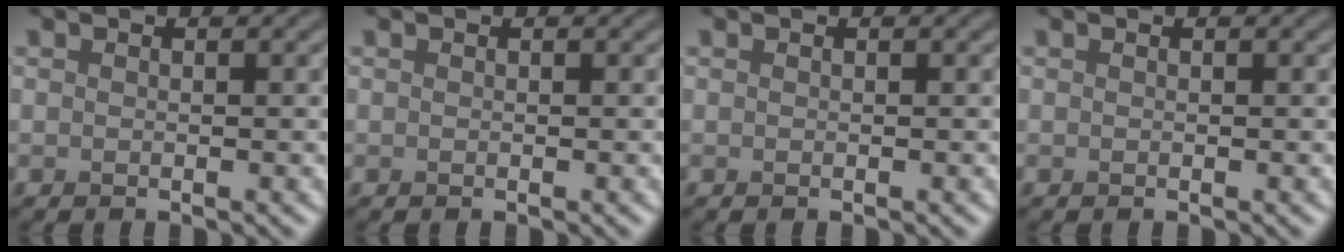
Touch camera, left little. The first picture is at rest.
{"total": 0.0}
{"total": 0.0}
{"total": 0.0}